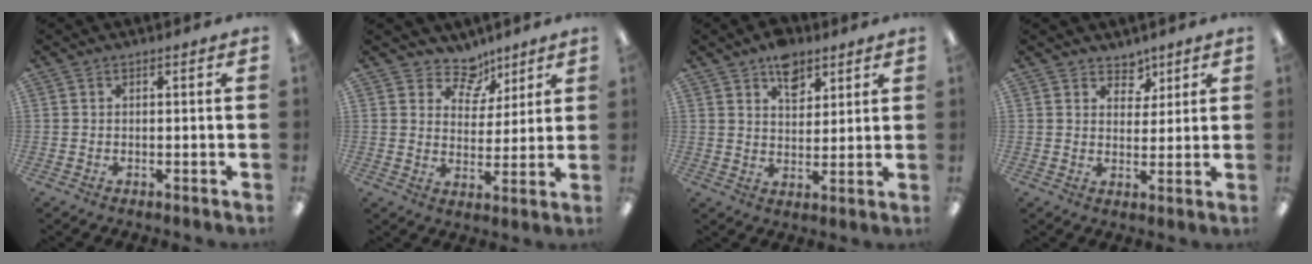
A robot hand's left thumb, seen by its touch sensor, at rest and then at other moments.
{"total": 8.6, "force": [6.4, 5.3, 1.9], "torque": [-0.030, -0.045, 0.118]}
{"total": 7.7, "force": [5.1, 4.6, 3.5], "torque": [-0.036, -0.023, 0.088]}
{"total": 4.8, "force": [3.6, 3.1, 0.7], "torque": [-0.005, -0.020, 0.063]}